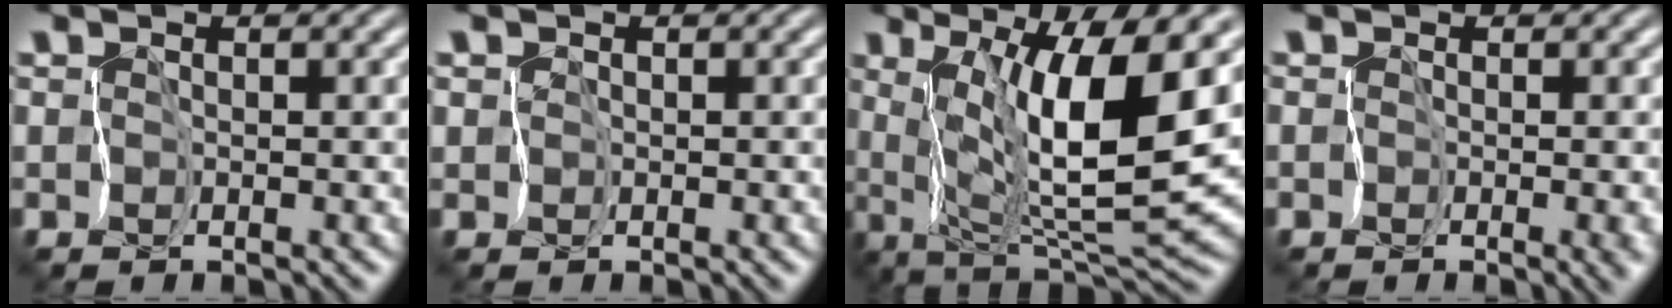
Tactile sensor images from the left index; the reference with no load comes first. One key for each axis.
{"total": 1.5, "fx": 0.7, "fy": 1.3, "fz": 0.5, "tx": -0.001, "ty": 0.014, "tz": -0.004}
{"total": 9.5, "fx": 2.5, "fy": 1.6, "fz": 9.0, "tx": -0.153, "ty": -0.016, "tz": 0.052}
{"total": 2.4, "fx": -0.9, "fy": 1.1, "fz": 2.0, "tx": -0.018, "ty": -0.013, "tz": -0.009}